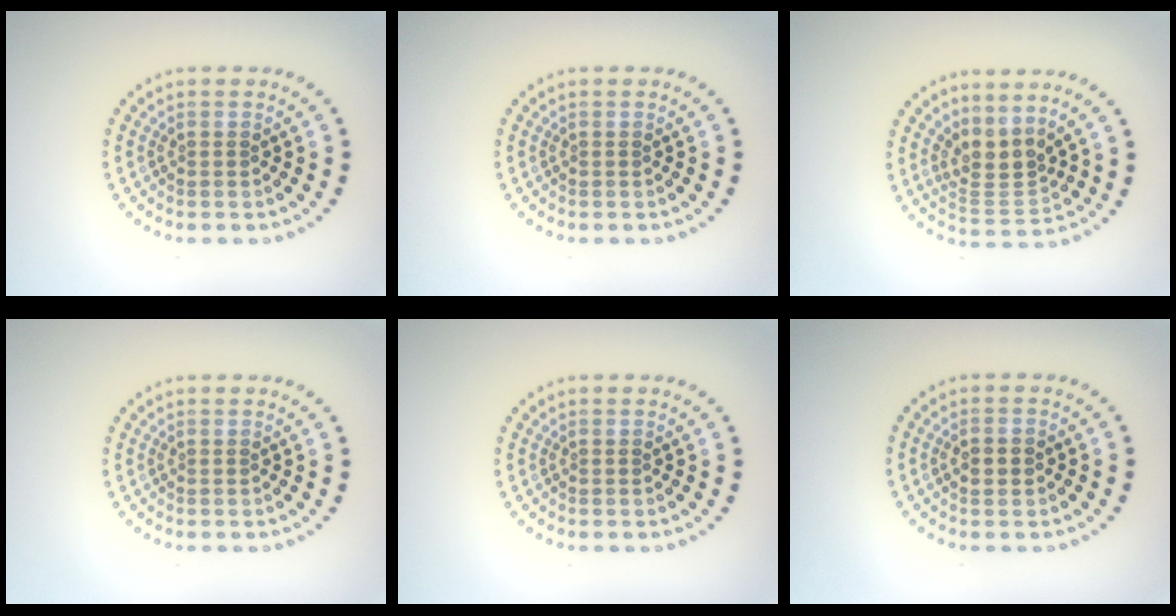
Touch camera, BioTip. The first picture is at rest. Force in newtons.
{"total": 0.0}
{"total": 3.2, "press": 2.4, "slide": 2.1}
{"total": 0.0}
{"total": 0.0}
{"total": 2.1, "press": 2.0, "slide": 0.2}